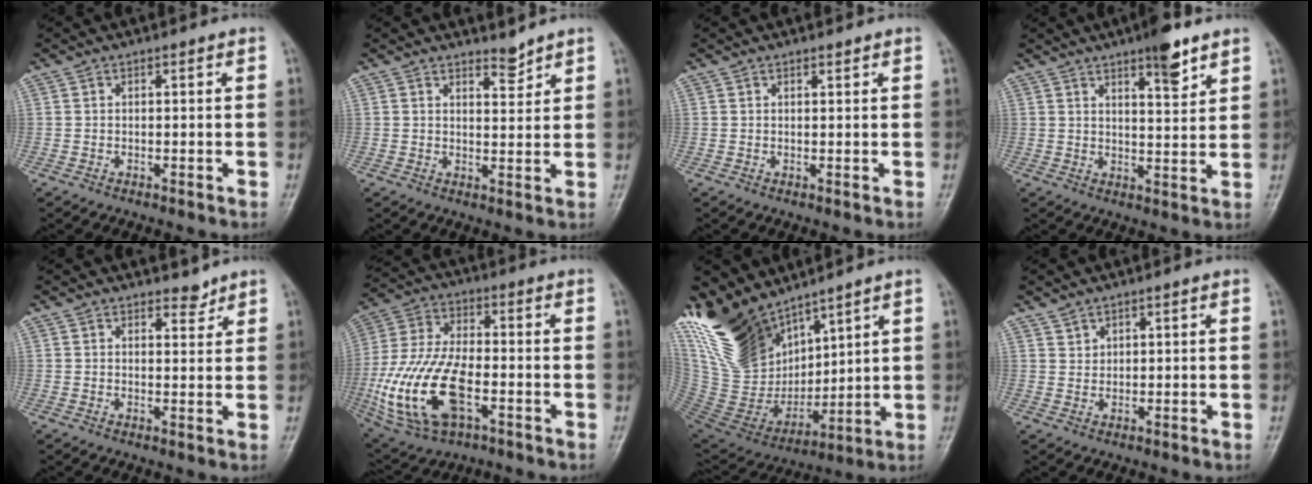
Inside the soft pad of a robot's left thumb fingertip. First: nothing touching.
{"total": 2.7, "force": [2.5, 0.7, 0.5], "torque": [0.005, -0.025, 0.042]}
{"total": 0.8, "force": [0.8, 0.3, 0.2], "torque": [-0.001, -0.006, 0.012]}
{"total": 7.1, "force": [4.8, 1.7, 5.0], "torque": [-0.061, -0.031, 0.071]}
{"total": 2.6, "force": [2.3, 1.2, 0.6], "torque": [0.010, -0.018, 0.032]}
{"total": 19.7, "force": [-5.3, 10.4, 15.9], "torque": [-0.333, 0.010, -0.089]}
{"total": 21.3, "force": [15.1, 10.2, 11.1], "torque": [-0.186, -0.069, 0.306]}
{"total": 1.7, "force": [1.4, 1.0, 0.0], "torque": [0.017, -0.009, 0.024]}